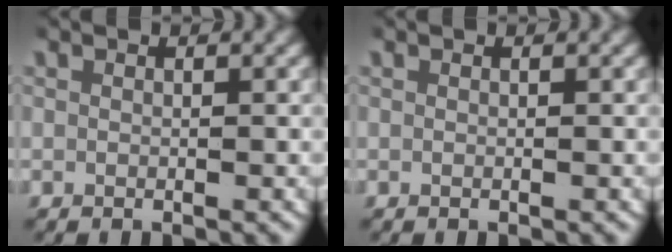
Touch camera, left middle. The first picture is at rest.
{"total": 0.0}